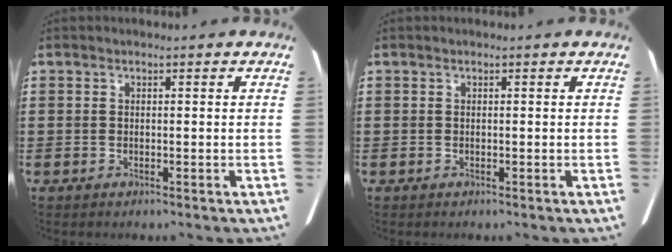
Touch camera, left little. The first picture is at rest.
{"total": 0.0}